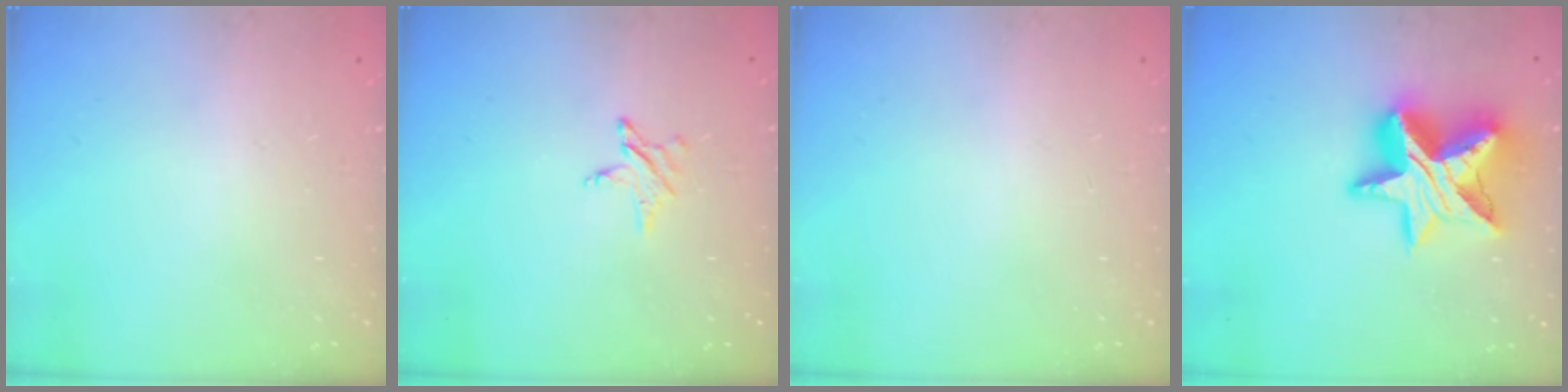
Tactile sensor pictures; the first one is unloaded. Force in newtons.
{"total": 2.9, "press": 2.8, "slide": 0.3}
{"total": 0.0}
{"total": 18.7, "press": 18.7, "slide": 1.2}